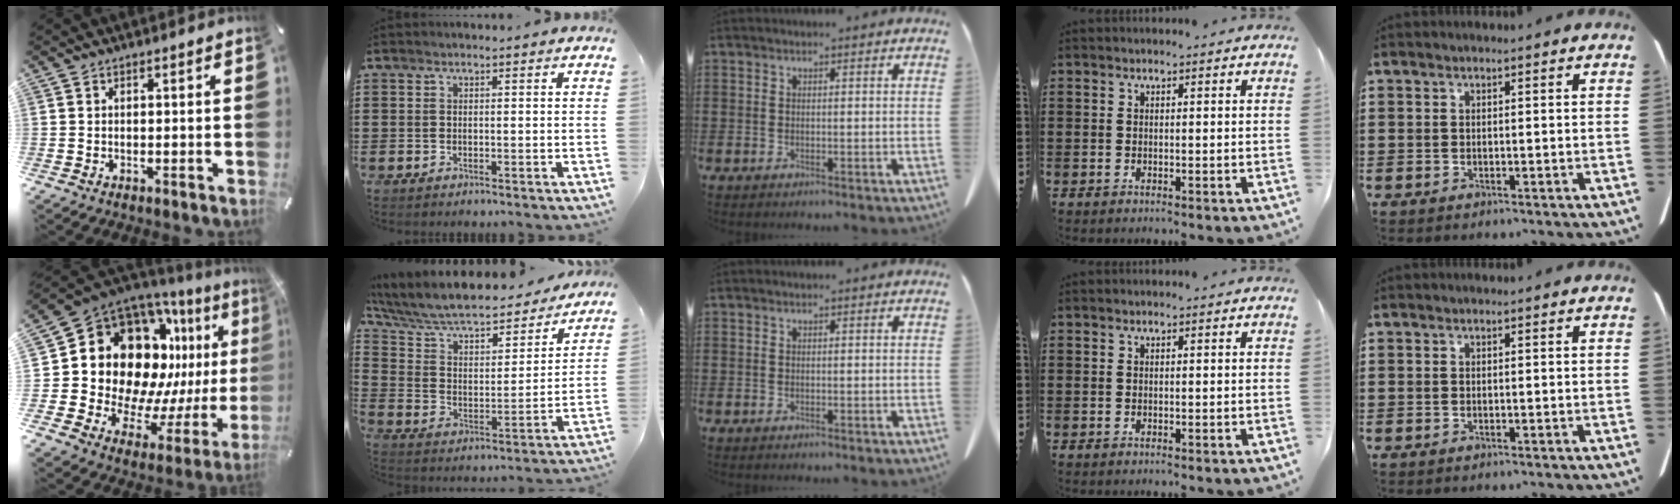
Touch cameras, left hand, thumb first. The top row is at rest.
{"thumb": {"total": 19.2, "force": [6.4, 14.7, 10.5], "torque": [-0.184, -0.100, 0.151]}, "index": {"total": 7.7, "force": [6.9, 1.8, 2.9], "torque": [-0.091, -0.056, 0.114]}}